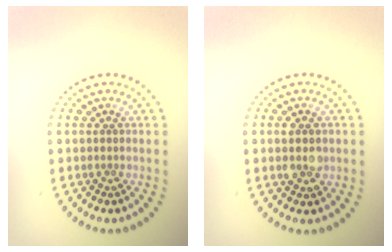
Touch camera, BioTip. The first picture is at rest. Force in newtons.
{"total": 2.7, "press": 2.7, "slide": 0.1}